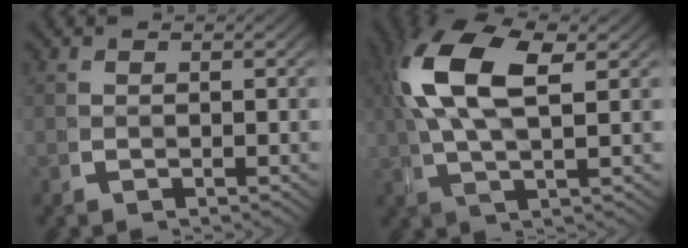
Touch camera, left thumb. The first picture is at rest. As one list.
[{"total": 9.0, "force": [3.1, 3.9, 7.4], "torque": [-0.148, 0.011, 0.056]}]